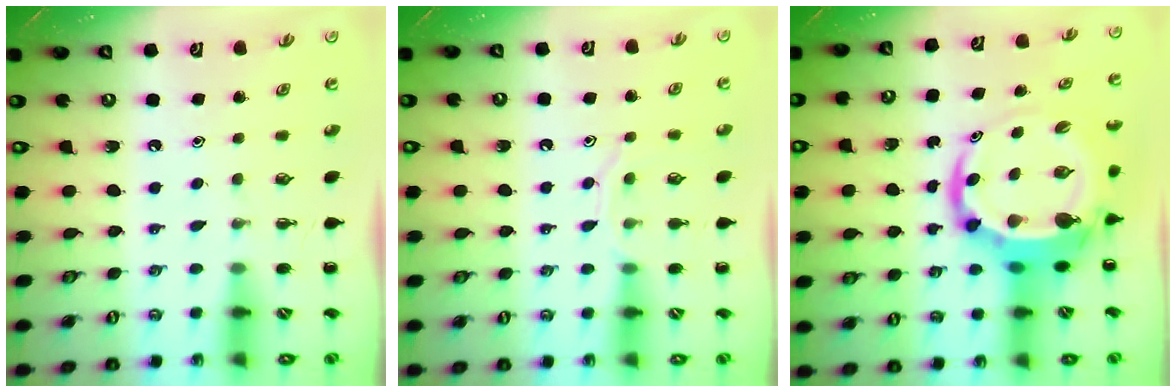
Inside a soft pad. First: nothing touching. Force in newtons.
{"total": 7.6, "press": 7.6, "slide": 0.7}
{"total": 9.5, "press": 9.1, "slide": 2.6}